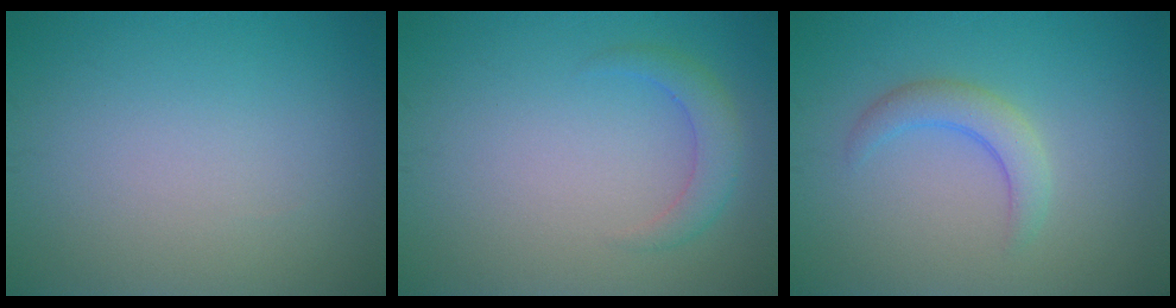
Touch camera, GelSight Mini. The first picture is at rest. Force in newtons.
{"total": 2.2, "press": 2.2, "slide": 0.1}
{"total": 2.6, "press": 2.6, "slide": 0.2}